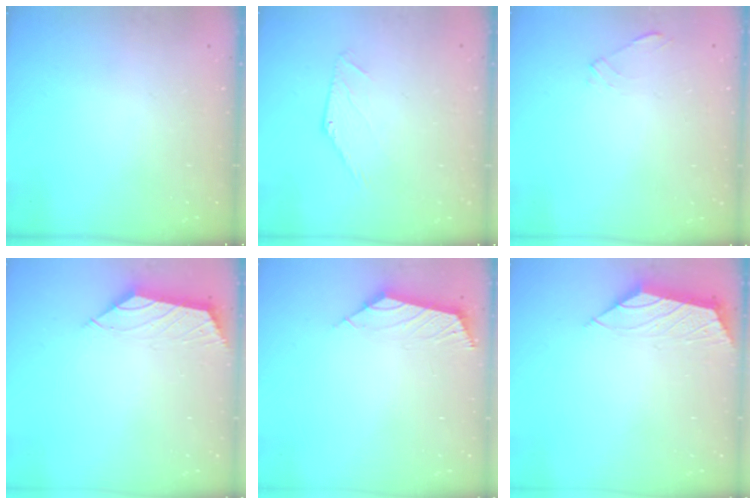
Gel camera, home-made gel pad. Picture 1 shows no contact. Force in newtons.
{"total": 0.0}
{"total": 0.6, "press": 0.5, "slide": 0.2}
{"total": 2.1, "press": 2.0, "slide": 0.3}
{"total": 3.0, "press": 3.0, "slide": 0.7}
{"total": 1.8, "press": 1.7, "slide": 0.5}